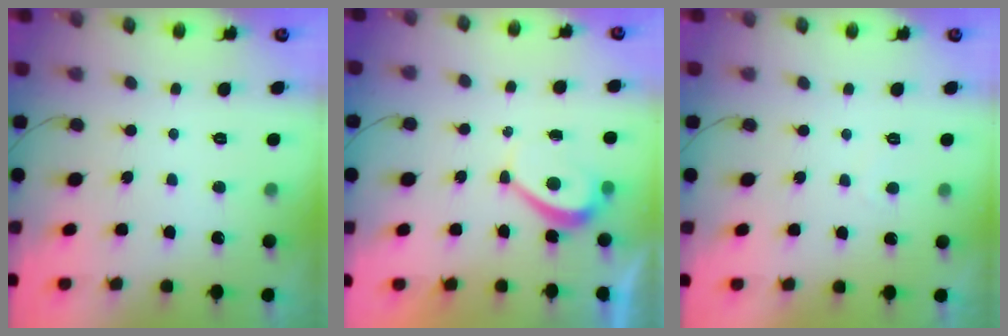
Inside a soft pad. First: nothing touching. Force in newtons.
{"total": 2.7, "press": 2.7, "slide": 0.6}
{"total": 0.8, "press": 0.7, "slide": 0.3}